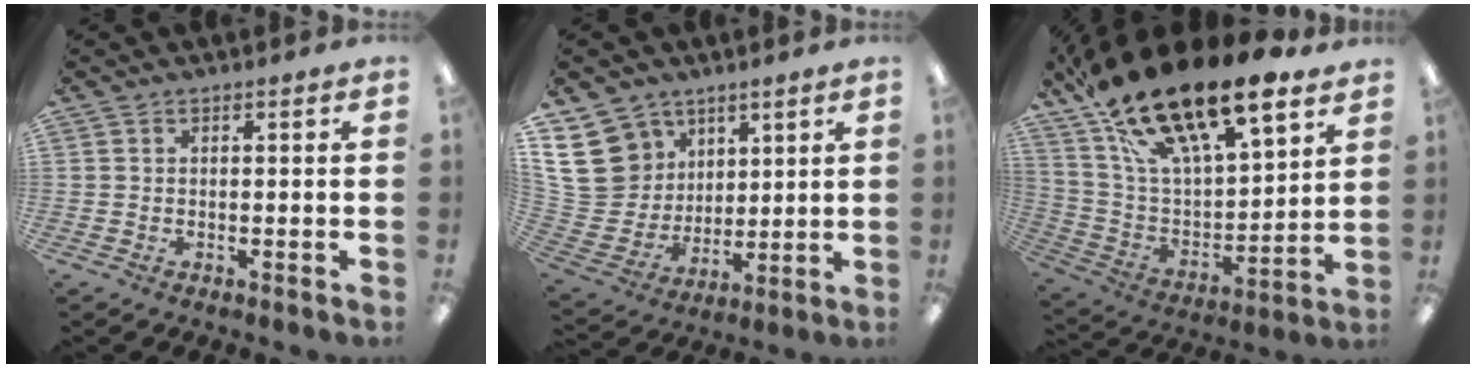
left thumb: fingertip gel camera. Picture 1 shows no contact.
{"total": 16.1, "force": [7.6, 12.8, 6.1], "torque": [-0.151, -0.037, 0.153]}
{"total": 24.1, "force": [18.3, 7.5, 13.9], "torque": [-0.251, -0.111, 0.315]}